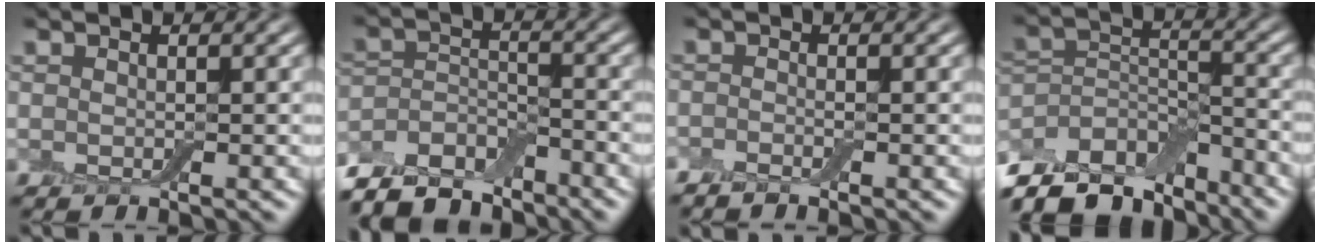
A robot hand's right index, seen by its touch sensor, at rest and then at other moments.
{"total": 7.1, "force": [-6.0, 2.8, 2.3], "torque": [-0.039, 0.001, -0.118]}
{"total": 1.1, "force": [-1.0, 0.1, 0.4], "torque": [-0.010, -0.005, -0.023]}
{"total": 9.9, "force": [-8.2, 4.1, 3.8], "torque": [-0.076, 0.009, -0.148]}